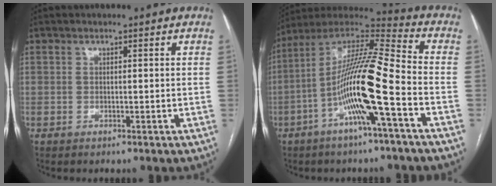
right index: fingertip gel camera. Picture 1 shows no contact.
{"total": 16.3, "force": [-5.0, 0.4, 15.5], "torque": [-0.290, 0.009, -0.097]}